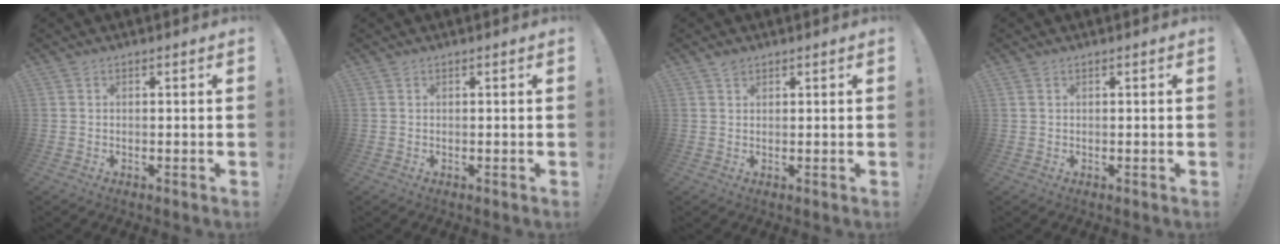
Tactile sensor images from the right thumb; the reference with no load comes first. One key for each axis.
{"total": 0.0}
{"total": 1.6, "fx": 1.3, "fy": 0.8, "fz": 0.4, "tx": -0.002, "ty": -0.003, "tz": 0.024}
{"total": 0.8, "fx": 0.5, "fy": 0.4, "fz": 0.5, "tx": -0.016, "ty": 0.004, "tz": 0.010}